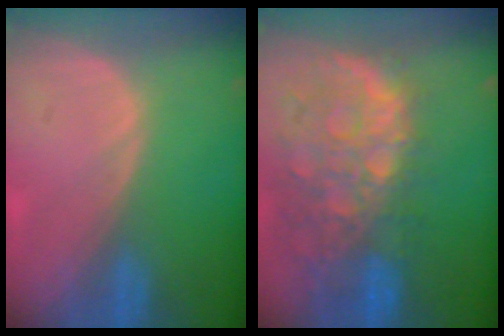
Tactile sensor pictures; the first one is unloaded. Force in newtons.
{"total": 12.8, "press": 10.5, "slide": 7.3}